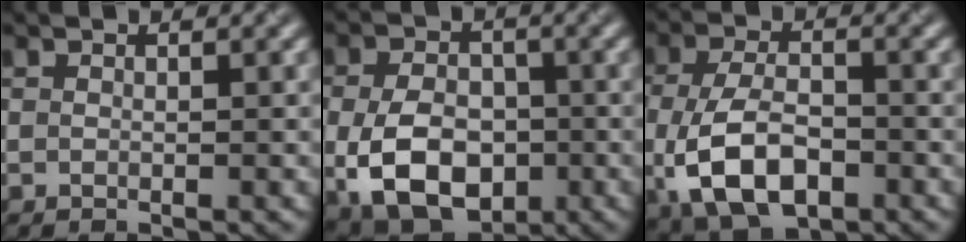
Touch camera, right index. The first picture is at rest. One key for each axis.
{"total": 8.6, "fx": -1.8, "fy": 5.9, "fz": 6.0, "tx": -0.125, "ty": -0.014, "tz": -0.031}
{"total": 7.5, "fx": -2.1, "fy": 4.3, "fz": 5.8, "tx": -0.124, "ty": -0.006, "tz": -0.040}